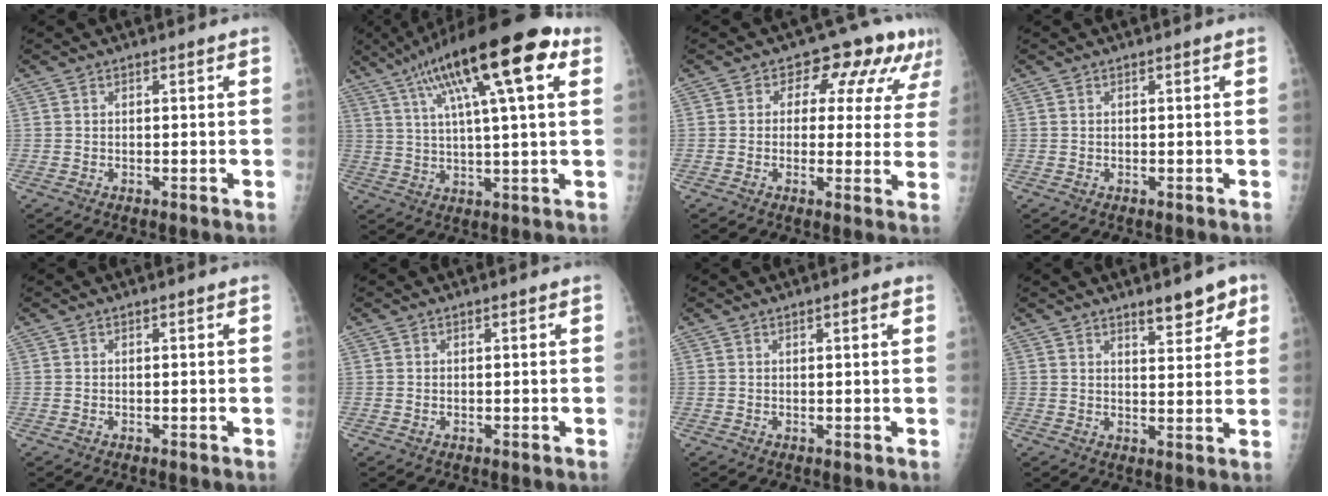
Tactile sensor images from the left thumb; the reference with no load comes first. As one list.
[{"total": 21.3, "force": [9.8, 5.0, 18.2], "torque": [-0.291, 0.008, 0.154]}, {"total": 10.5, "force": [5.3, 6.7, 6.2], "torque": [-0.023, -0.008, 0.050]}, {"total": 0.0}, {"total": 0.0}, {"total": 0.0}, {"total": 1.5, "force": [0.8, 0.3, 1.2], "torque": [-0.018, -0.001, 0.009]}, {"total": 6.5, "force": [4.3, 2.3, 4.2], "torque": [-0.034, -0.026, 0.058]}]